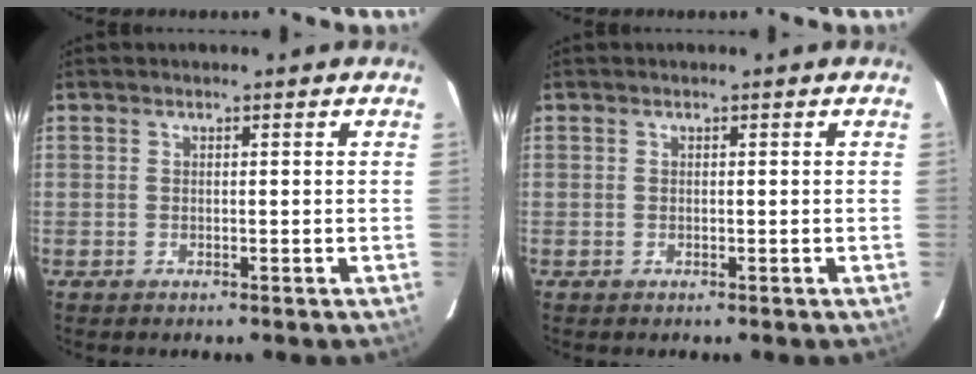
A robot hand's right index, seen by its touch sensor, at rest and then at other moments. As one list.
[{"total": 0.0}]